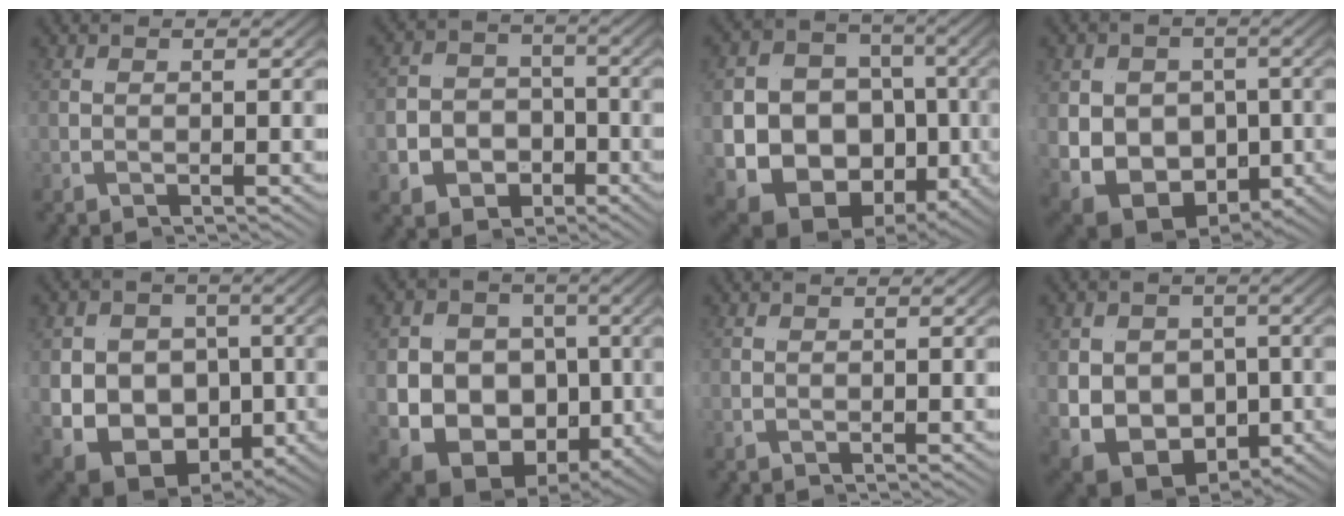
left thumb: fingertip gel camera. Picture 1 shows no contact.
{"total": 8.0, "force": [-1.5, 6.7, 4.1], "torque": [-0.069, -0.011, -0.033]}
{"total": 17.8, "force": [-3.2, 13.3, 11.5], "torque": [-0.201, -0.036, -0.056]}
{"total": 14.7, "force": [-1.2, 11.7, 8.8], "torque": [-0.159, -0.024, -0.027]}
{"total": 16.5, "force": [-1.1, 13.1, 9.8], "torque": [-0.173, -0.027, -0.029]}
{"total": 18.2, "force": [-1.5, 14.1, 11.3], "torque": [-0.187, -0.022, -0.037]}
{"total": 0.0}
{"total": 13.2, "force": [-1.1, 10.4, 8.0], "torque": [-0.146, -0.024, -0.022]}